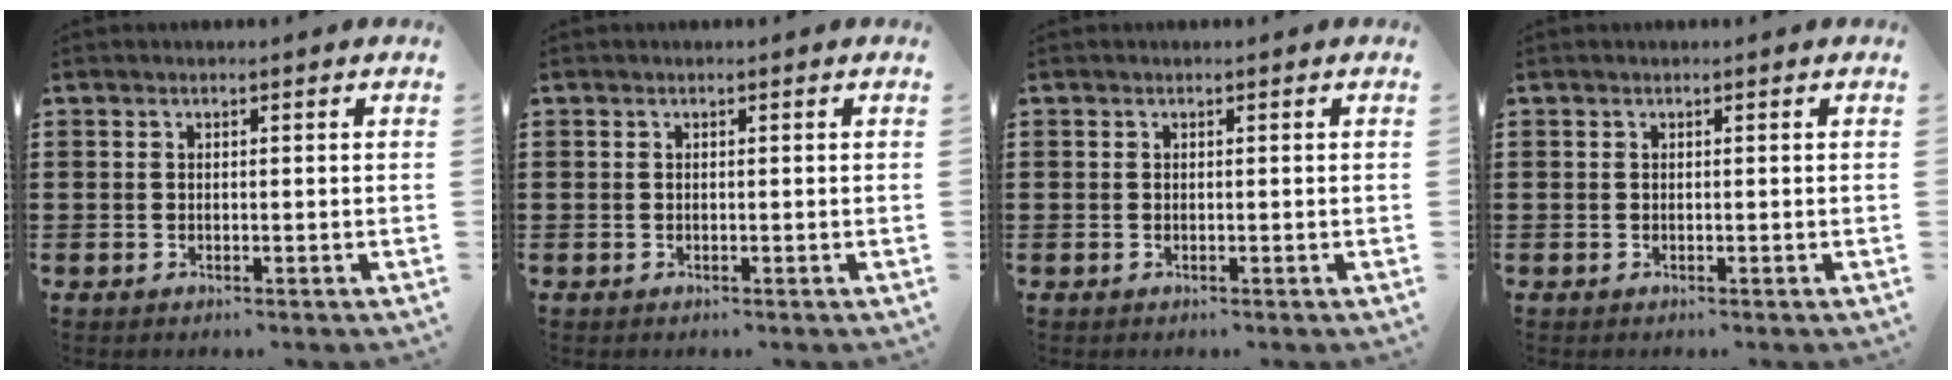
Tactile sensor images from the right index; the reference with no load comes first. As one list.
[{"total": 0.0}, {"total": 0.0}, {"total": 0.0}]